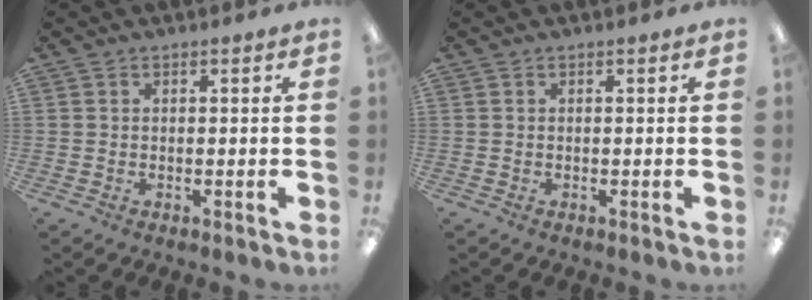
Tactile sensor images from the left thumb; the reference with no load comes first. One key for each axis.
{"total": 0.0}